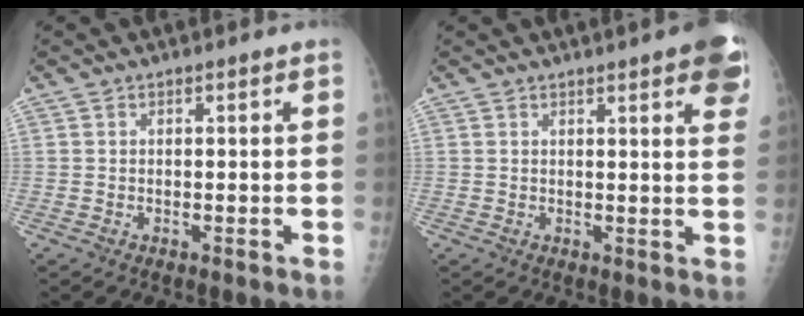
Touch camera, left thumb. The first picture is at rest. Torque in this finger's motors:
{"motor_torque": [2.02, 1.80, 1.26, -0.68, 0.07]}